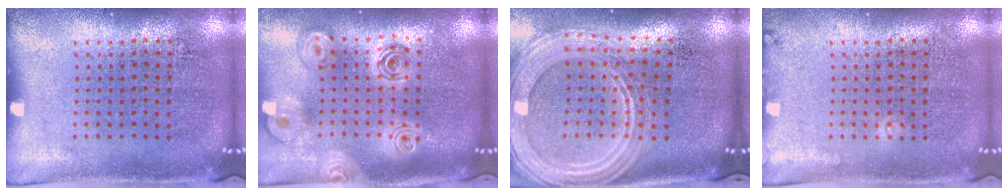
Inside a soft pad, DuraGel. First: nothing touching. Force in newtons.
{"total": 2.3, "press": 1.8, "slide": 1.4}
{"total": 2.9, "press": 2.3, "slide": 1.7}
{"total": 0.9, "press": 0.8, "slide": 0.2}